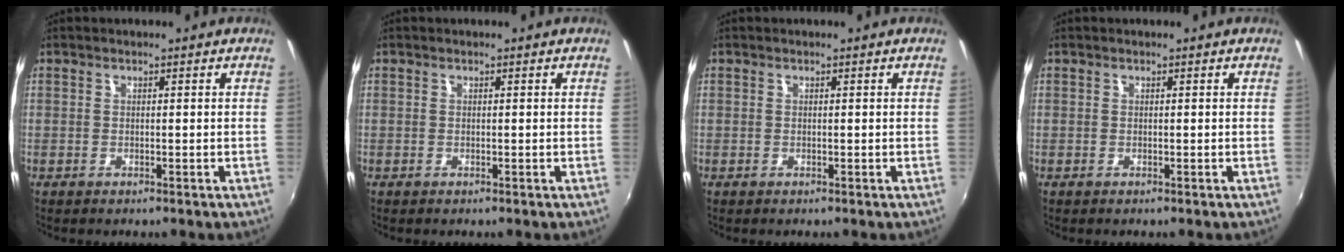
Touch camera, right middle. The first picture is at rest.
{"total": 0.0}
{"total": 0.0}
{"total": 0.0}